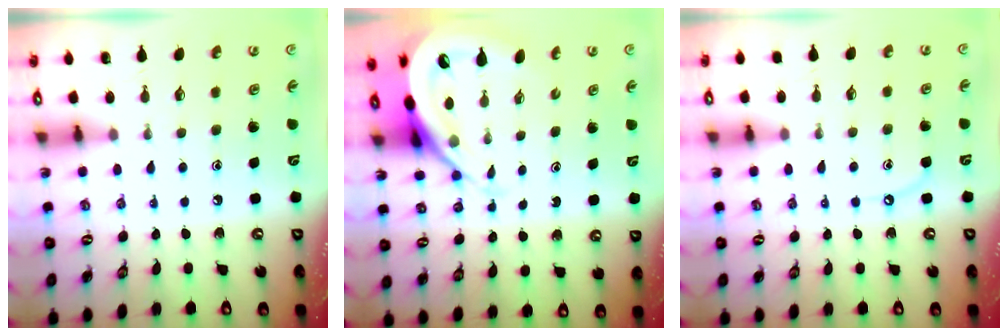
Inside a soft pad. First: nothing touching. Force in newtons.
{"total": 9.0, "press": 8.9, "slide": 1.0}
{"total": 4.0, "press": 4.0, "slide": 0.2}